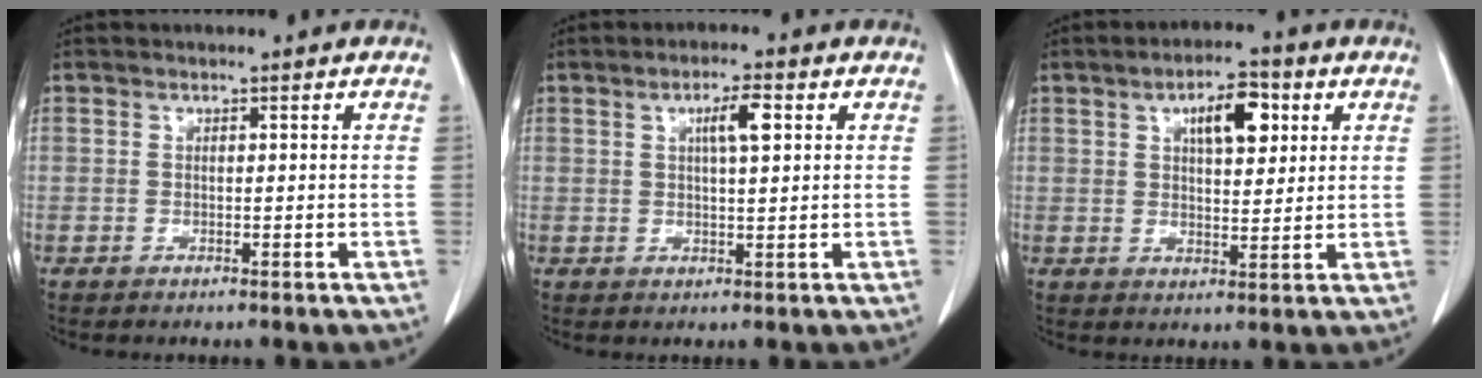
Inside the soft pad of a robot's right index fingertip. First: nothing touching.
{"total": 4.1, "force": [1.4, 0.7, 3.8], "torque": [-0.065, 0.004, 0.024]}
{"total": 7.4, "force": [3.0, 2.8, 6.2], "torque": [-0.099, 0.011, 0.048]}